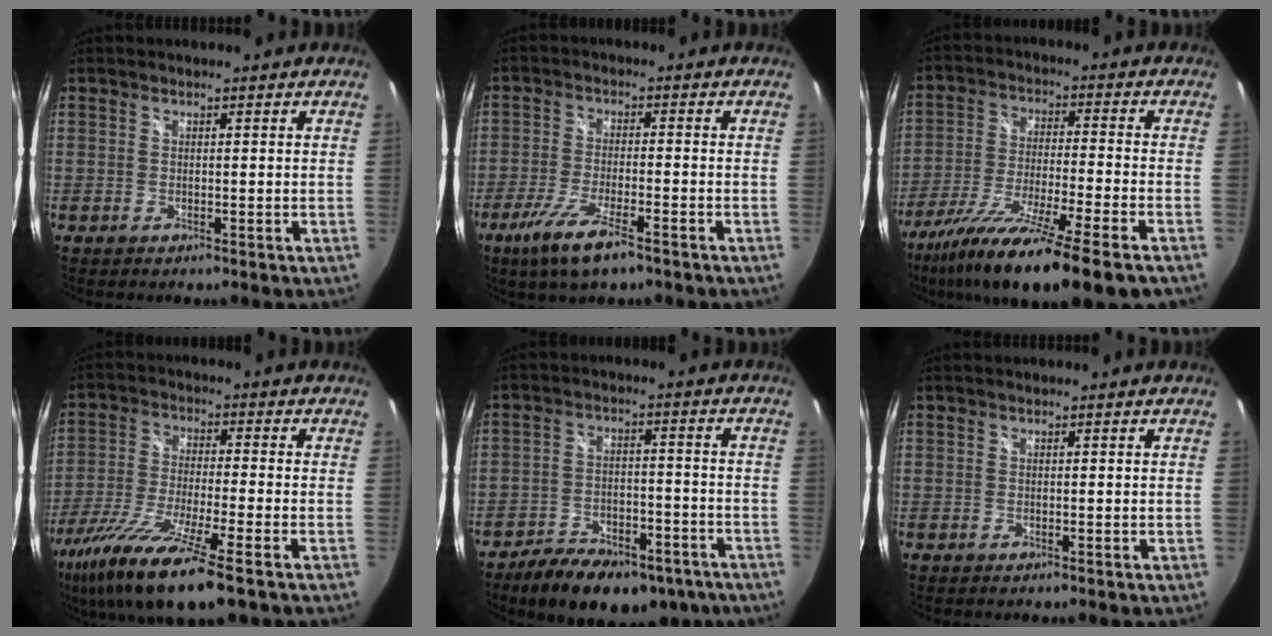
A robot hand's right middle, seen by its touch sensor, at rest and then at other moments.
{"total": 9.0, "force": [-5.8, 1.6, 6.7], "torque": [-0.154, -0.025, -0.108]}
{"total": 19.4, "force": [-13.8, 1.0, 13.6], "torque": [-0.253, -0.061, -0.237]}
{"total": 17.4, "force": [-11.3, 2.3, 13.0], "torque": [-0.264, -0.060, -0.205]}
{"total": 16.9, "force": [-12.0, 8.1, 8.8], "torque": [-0.171, -0.006, -0.163]}
{"total": 0.0}